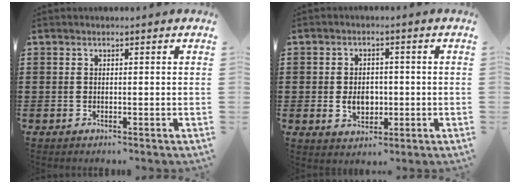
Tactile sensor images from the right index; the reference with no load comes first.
{"total": 4.3, "force": [-0.5, 3.3, 2.8], "torque": [-0.052, 0.005, -0.013]}